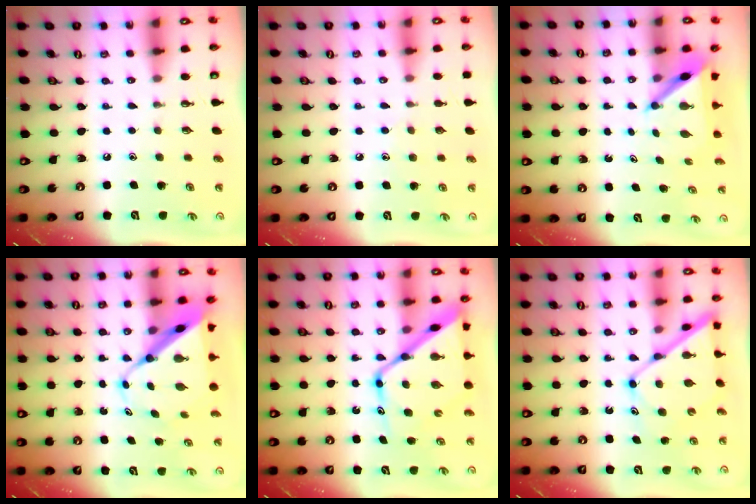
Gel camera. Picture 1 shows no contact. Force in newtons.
{"total": 5.2, "press": 5.2, "slide": 0.6}
{"total": 5.0, "press": 5.0, "slide": 0.3}
{"total": 11.2, "press": 11.1, "slide": 1.1}
{"total": 17.2, "press": 17.1, "slide": 1.7}
{"total": 12.8, "press": 12.8, "slide": 1.1}